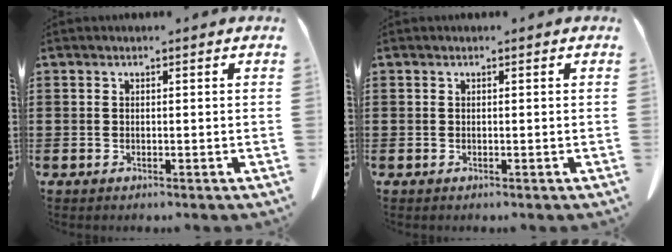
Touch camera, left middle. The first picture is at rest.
{"total": 0.0}